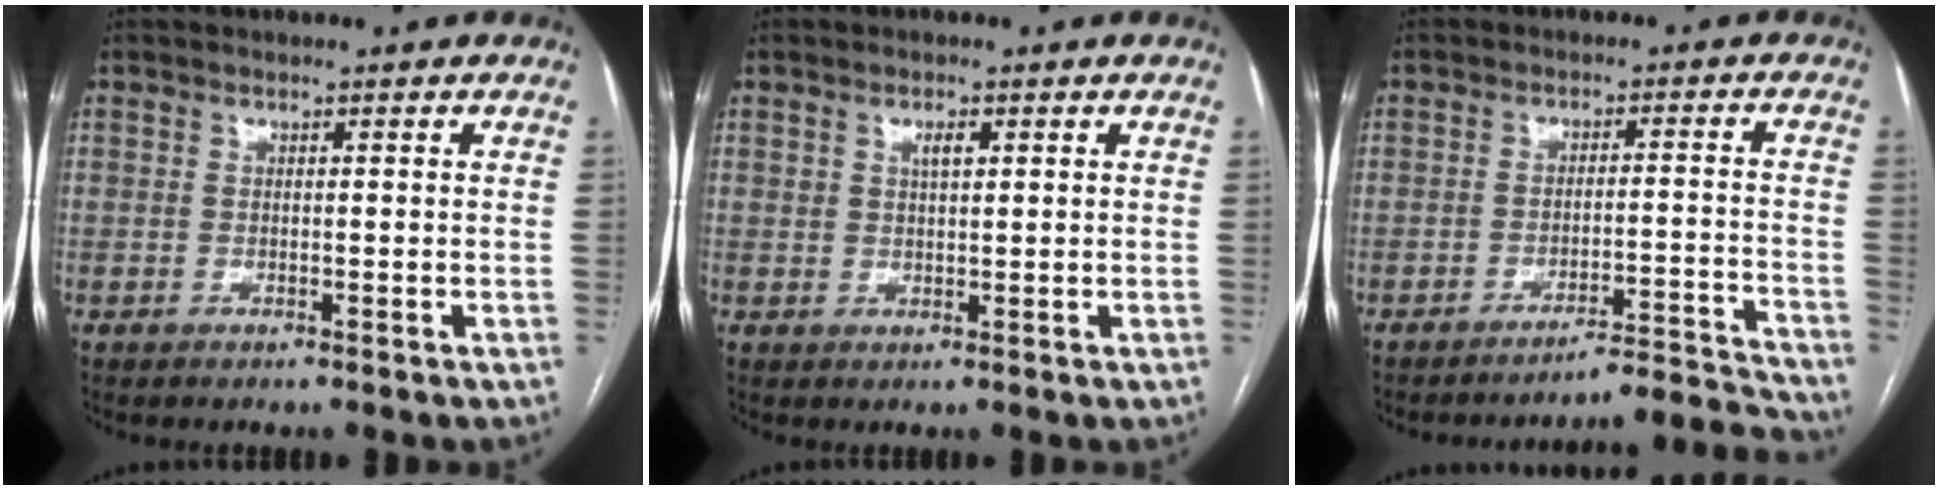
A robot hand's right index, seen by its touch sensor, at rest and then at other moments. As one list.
[{"total": 1.9, "force": [0.8, 0.9, 1.5], "torque": [-0.026, 0.002, 0.015]}, {"total": 9.9, "force": [-9.7, -2.1, -0.2], "torque": [0.021, 0.022, -0.139]}]